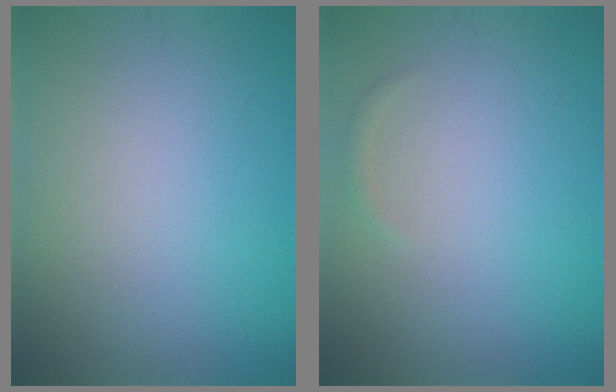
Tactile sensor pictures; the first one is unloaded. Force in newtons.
{"total": 0.6, "press": 0.6, "slide": 0.0}